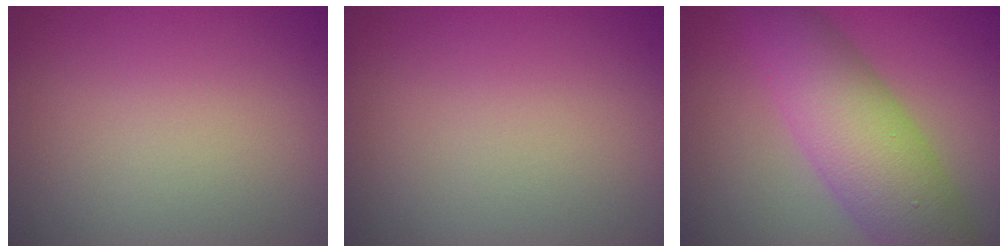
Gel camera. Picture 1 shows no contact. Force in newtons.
{"total": 0.0}
{"total": 8.8, "press": 8.8, "slide": 0.3}